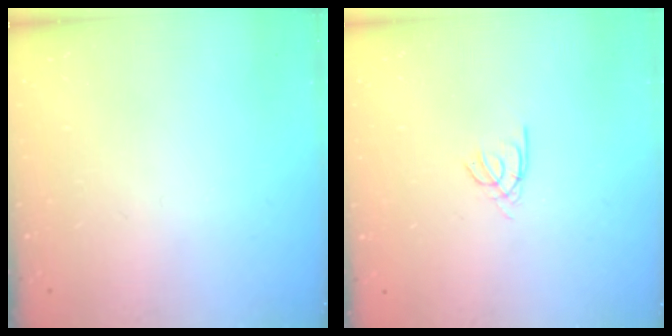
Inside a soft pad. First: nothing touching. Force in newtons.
{"total": 2.1, "press": 2.1, "slide": 0.2}